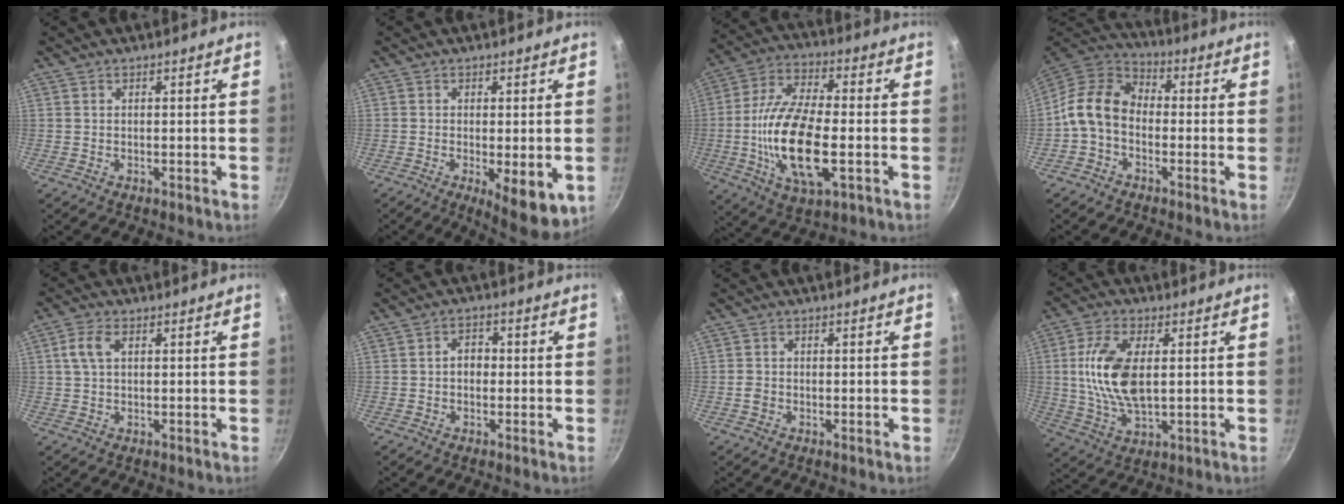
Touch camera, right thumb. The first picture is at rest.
{"total": 9.3, "force": [-2.9, 3.1, 8.3], "torque": [-0.114, -0.020, -0.036]}
{"total": 18.9, "force": [-3.3, 7.9, 16.8], "torque": [-0.333, 0.011, -0.056]}
{"total": 11.0, "force": [-1.9, 8.1, 7.2], "torque": [-0.128, 0.036, -0.050]}
{"total": 4.1, "force": [1.2, 2.4, 3.2], "torque": [-0.076, 0.010, 0.023]}
{"total": 3.8, "force": [-0.3, 2.8, 2.6], "torque": [-0.027, 0.017, -0.012]}
{"total": 1.5, "force": [-0.4, 1.2, 0.7], "torque": [-0.012, 0.003, -0.008]}
{"total": 13.3, "force": [1.4, 6.6, 11.5], "torque": [-0.234, -0.005, 0.032]}